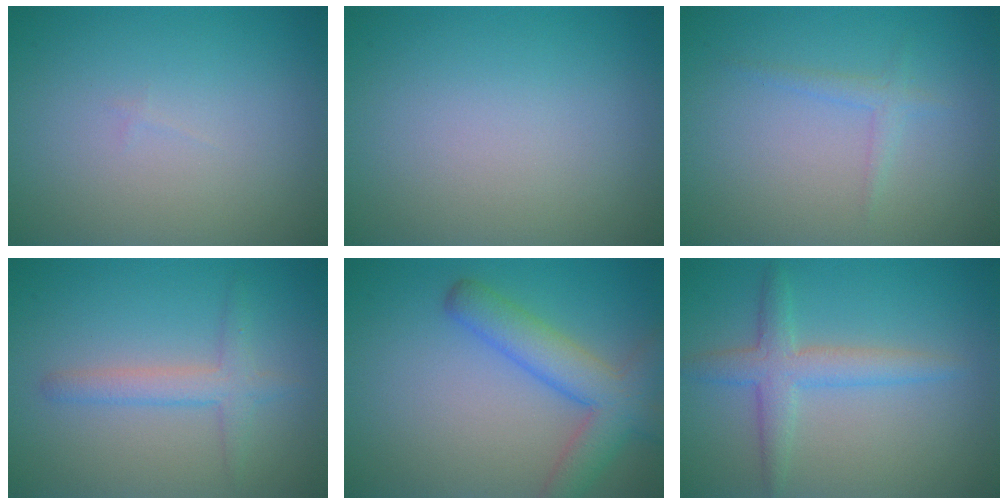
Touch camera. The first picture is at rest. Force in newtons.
{"total": 0.0}
{"total": 1.2, "press": 1.2, "slide": 0.1}
{"total": 2.4, "press": 2.4, "slide": 0.1}
{"total": 5.3, "press": 5.3, "slide": 0.2}
{"total": 3.2, "press": 3.2, "slide": 0.1}